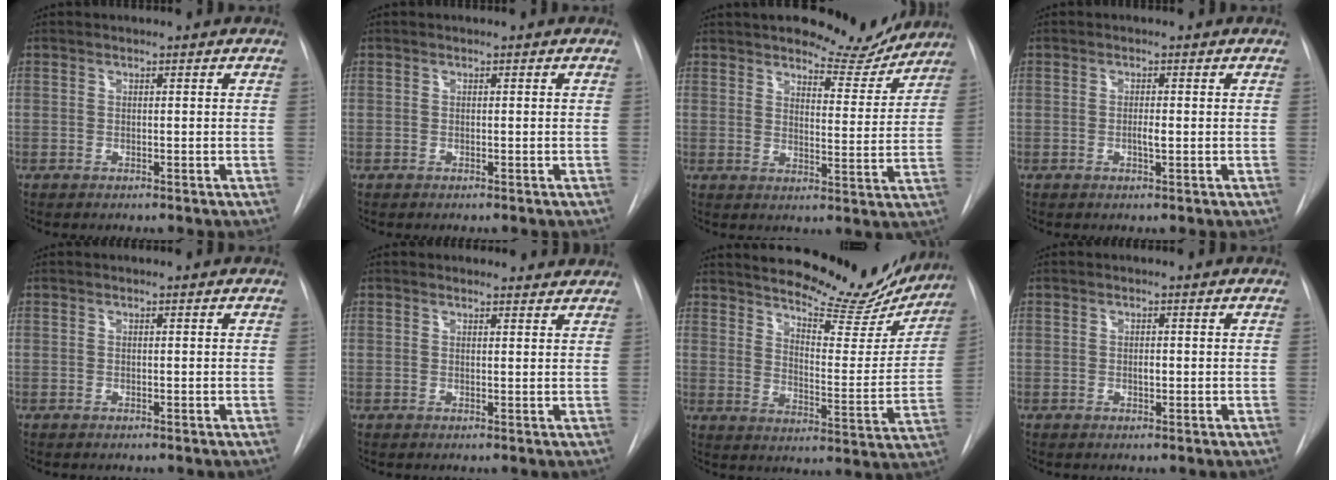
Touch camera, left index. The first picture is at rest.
{"total": 0.0}
{"total": 8.9, "force": [8.3, 2.1, 2.4], "torque": [-0.025, -0.025, 0.107]}
{"total": 1.3, "force": [-0.6, 0.1, 1.1], "torque": [-0.022, -0.007, -0.010]}
{"total": 0.0}
{"total": 3.3, "force": [3.2, 0.9, 0.0], "torque": [0.000, -0.005, 0.023]}
{"total": 19.0, "force": [17.2, 4.4, 6.8], "torque": [-0.094, -0.048, 0.218]}
{"total": 0.7, "force": [-0.4, 0.3, 0.5], "torque": [-0.009, -0.006, -0.008]}